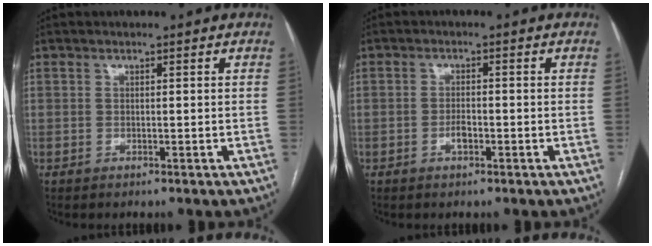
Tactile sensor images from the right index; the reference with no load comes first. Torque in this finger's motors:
{"motor_torque": [0.50, -0.14, 0.30, 0.04]}